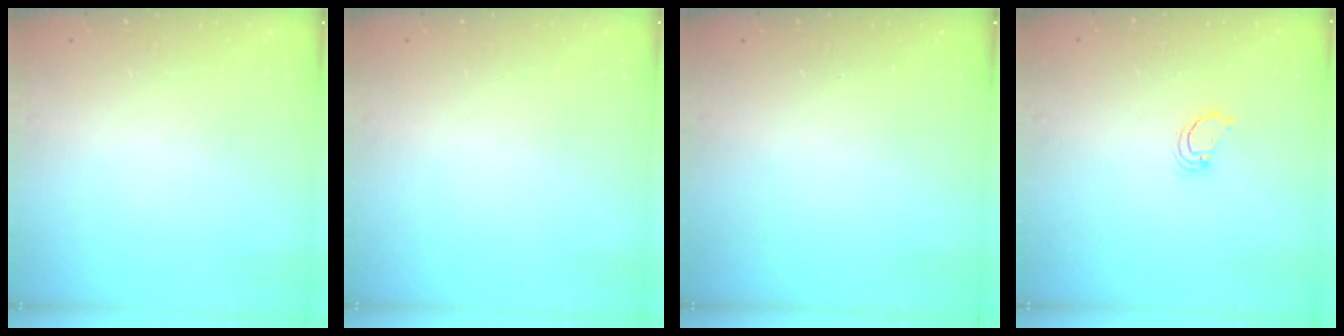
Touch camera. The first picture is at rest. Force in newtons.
{"total": 0.0}
{"total": 0.0}
{"total": 2.6, "press": 2.6, "slide": 0.2}